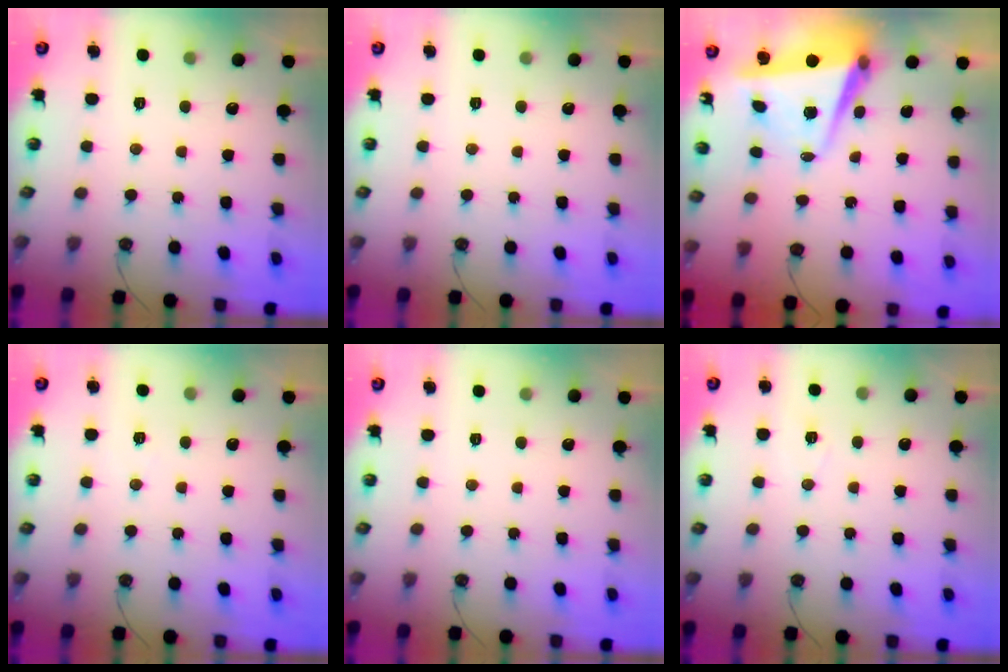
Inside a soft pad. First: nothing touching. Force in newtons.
{"total": 0.0}
{"total": 6.2, "press": 5.9, "slide": 1.8}
{"total": 6.0, "press": 4.0, "slide": 4.4}
{"total": 0.0}
{"total": 5.9, "press": 4.0, "slide": 4.4}